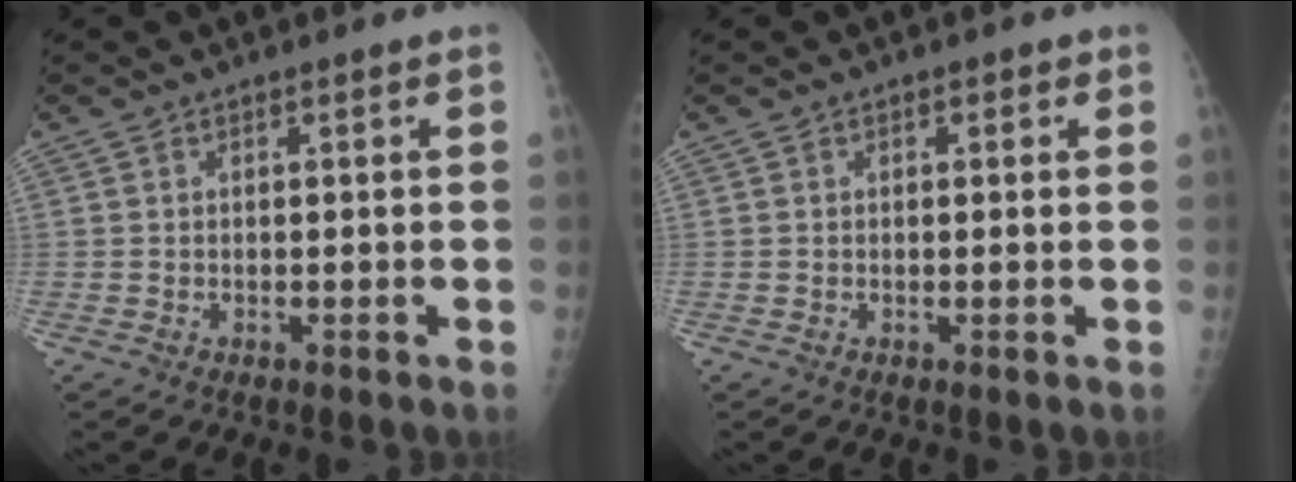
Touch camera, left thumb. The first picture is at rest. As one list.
[{"total": 1.2, "force": [0.5, 0.8, 0.7], "torque": [0.000, 0.001, 0.004]}]